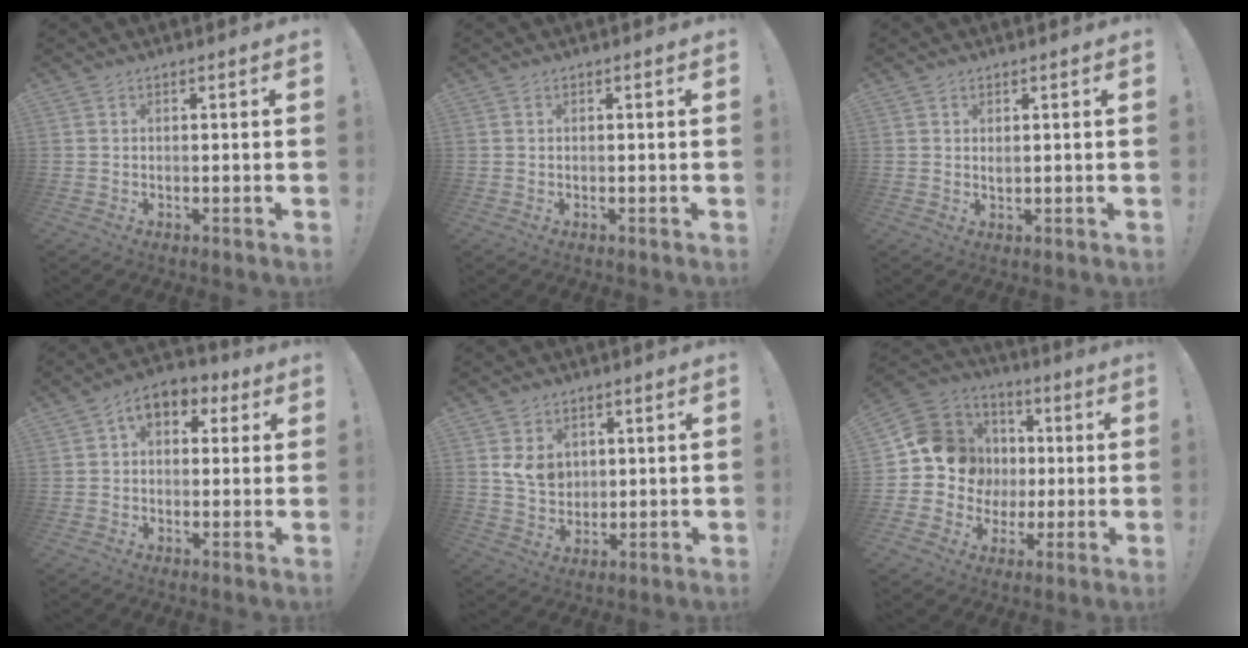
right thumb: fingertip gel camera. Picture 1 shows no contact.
{"total": 0.0}
{"total": 0.9, "force": [0.8, 0.2, 0.5], "torque": [-0.003, -0.004, 0.013]}
{"total": 7.5, "force": [2.9, 5.1, 4.7], "torque": [-0.074, -0.005, 0.055]}
{"total": 7.6, "force": [3.1, 5.9, 3.6], "torque": [-0.047, -0.019, 0.059]}
{"total": 15.2, "force": [1.4, 14.2, 5.2], "torque": [-0.077, 0.004, 0.059]}